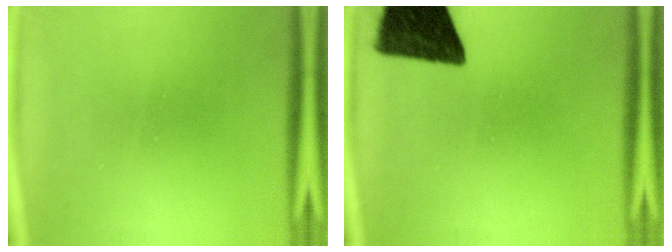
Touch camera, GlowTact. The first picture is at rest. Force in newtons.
{"total": 14.7}